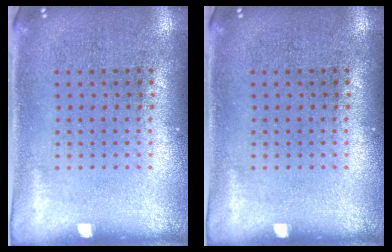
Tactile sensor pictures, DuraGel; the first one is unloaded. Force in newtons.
{"total": 0.0}